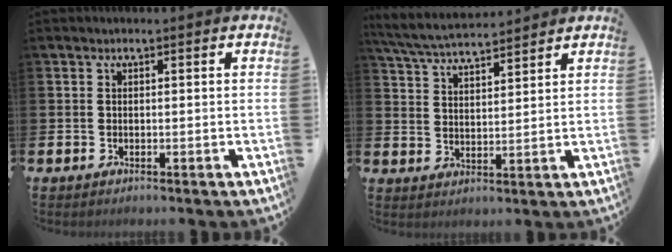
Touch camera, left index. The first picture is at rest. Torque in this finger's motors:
{"motor_torque": [0.23, -0.34, 0.43, 0.14]}